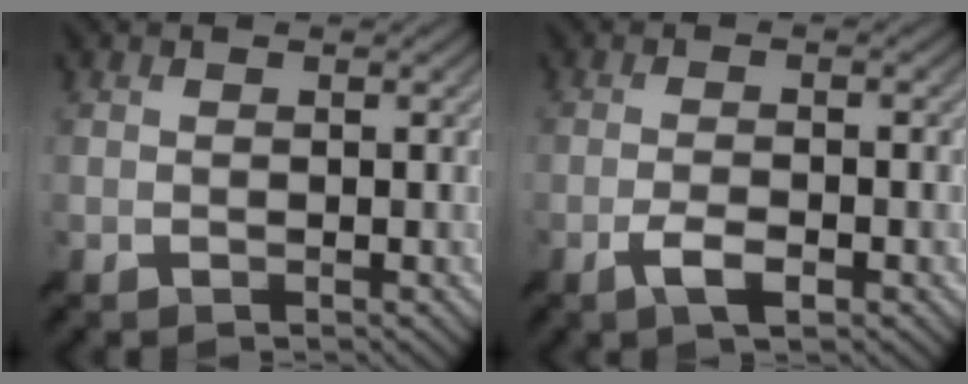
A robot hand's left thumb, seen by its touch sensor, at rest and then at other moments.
{"total": 3.3, "force": [-1.6, 0.9, 2.8], "torque": [-0.059, 0.004, -0.033]}